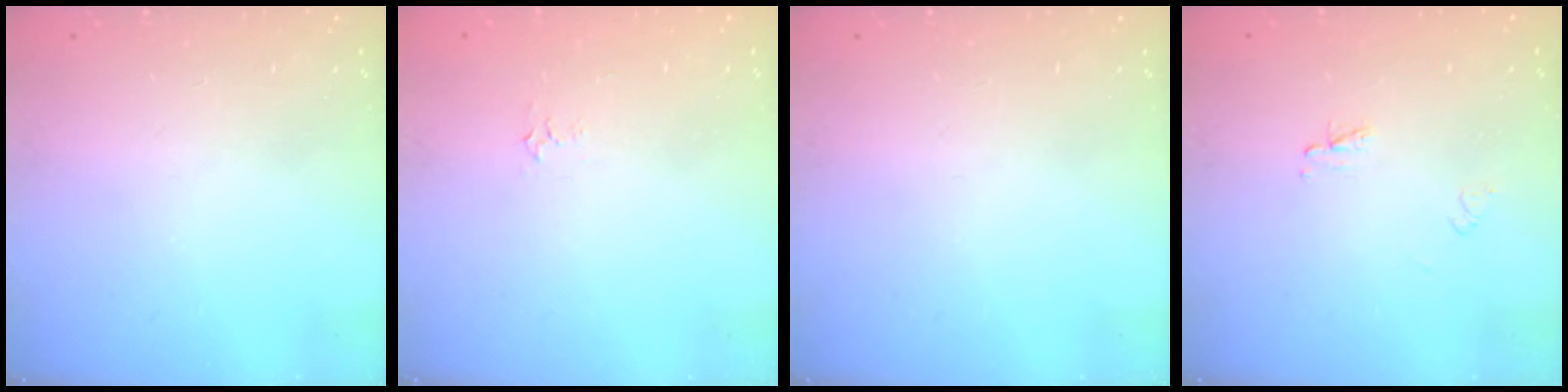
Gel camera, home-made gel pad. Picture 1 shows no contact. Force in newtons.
{"total": 3.2, "press": 3.1, "slide": 0.5}
{"total": 0.0}
{"total": 2.3, "press": 2.2, "slide": 0.2}